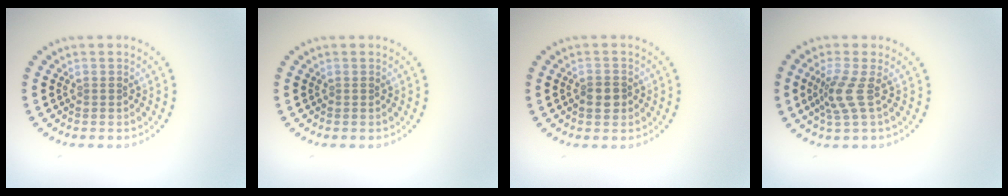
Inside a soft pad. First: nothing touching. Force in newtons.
{"total": 0.0}
{"total": 1.8, "press": 1.7, "slide": 0.6}
{"total": 2.7, "press": 2.0, "slide": 1.8}